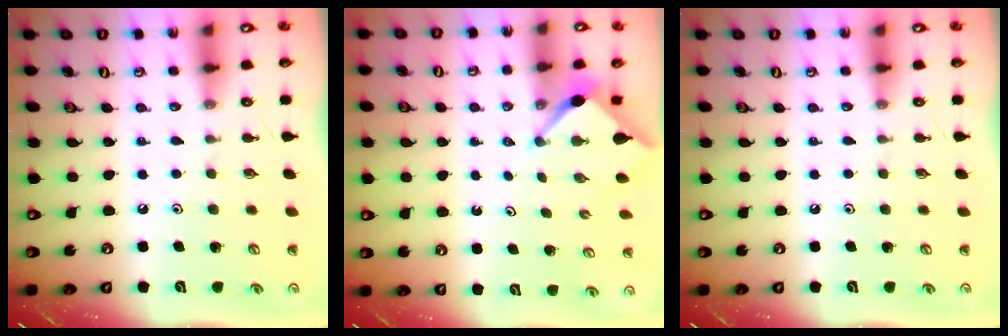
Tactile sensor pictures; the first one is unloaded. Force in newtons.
{"total": 2.5, "press": 2.5, "slide": 0.3}
{"total": 0.0}